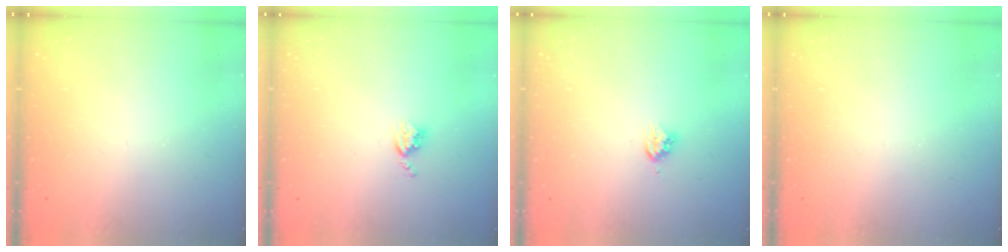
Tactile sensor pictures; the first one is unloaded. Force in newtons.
{"total": 4.5, "press": 4.5, "slide": 0.6}
{"total": 3.9, "press": 3.9, "slide": 0.1}
{"total": 0.0}